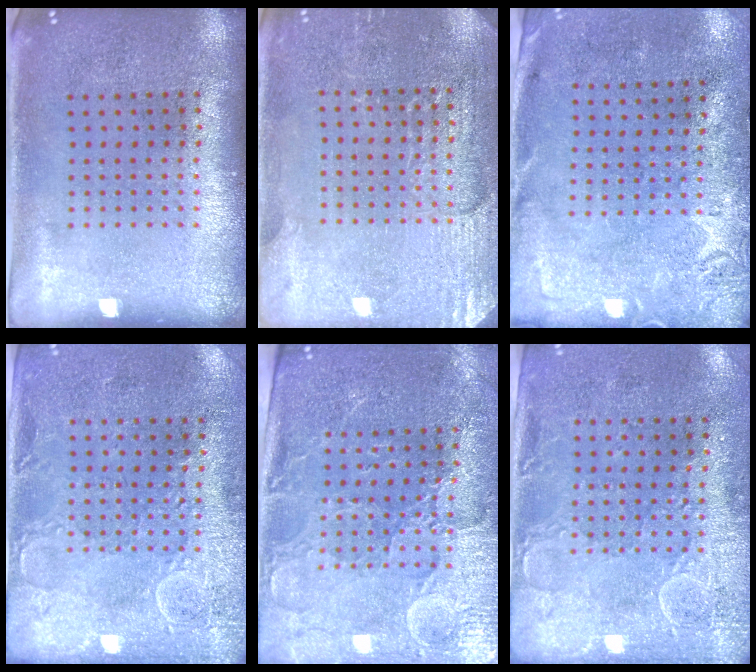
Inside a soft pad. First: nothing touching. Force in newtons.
{"total": 2.9, "press": 2.8, "slide": 0.2}
{"total": 2.8, "press": 2.2, "slide": 1.8}
{"total": 2.7, "press": 2.4, "slide": 1.2}
{"total": 3.5, "press": 3.3, "slide": 1.1}
{"total": 3.0, "press": 2.3, "slide": 1.9}